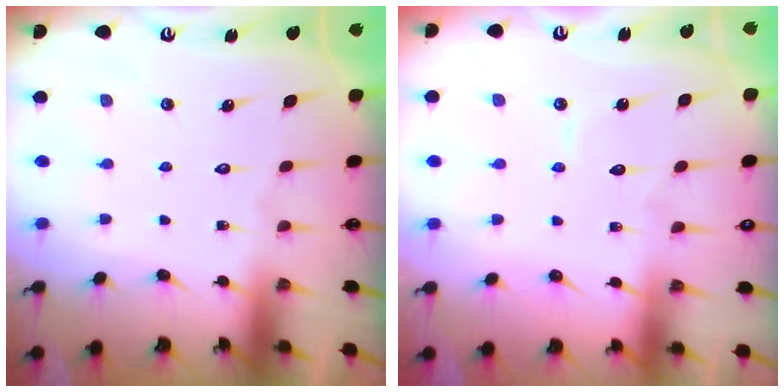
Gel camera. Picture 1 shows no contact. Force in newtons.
{"total": 4.1, "press": 4.1, "slide": 0.3}